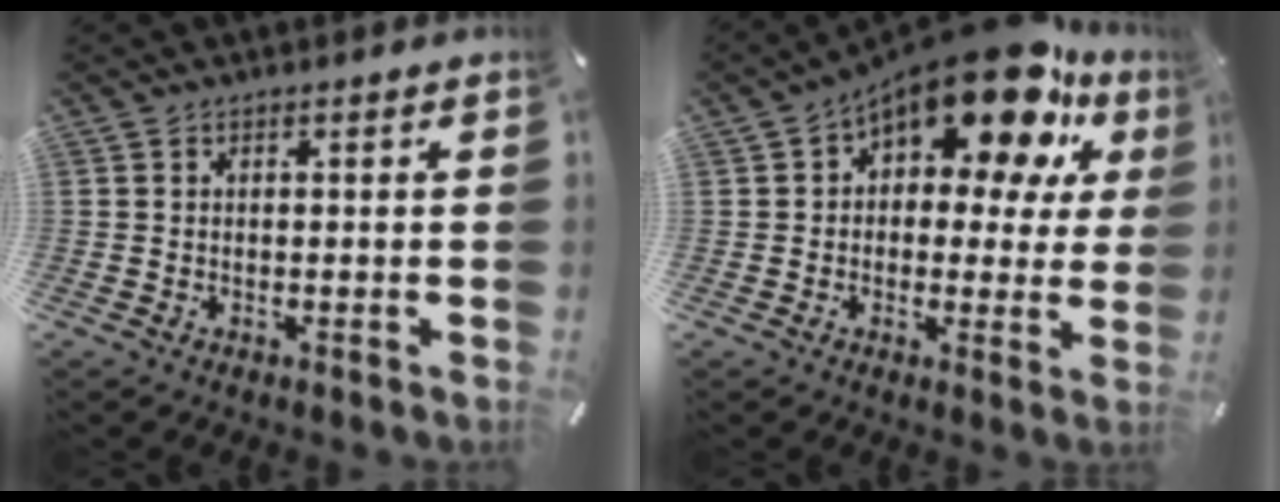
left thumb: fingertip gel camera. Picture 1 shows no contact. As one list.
[{"total": 17.6, "force": [11.8, 7.5, 10.7], "torque": [-0.161, -0.085, 0.198]}]